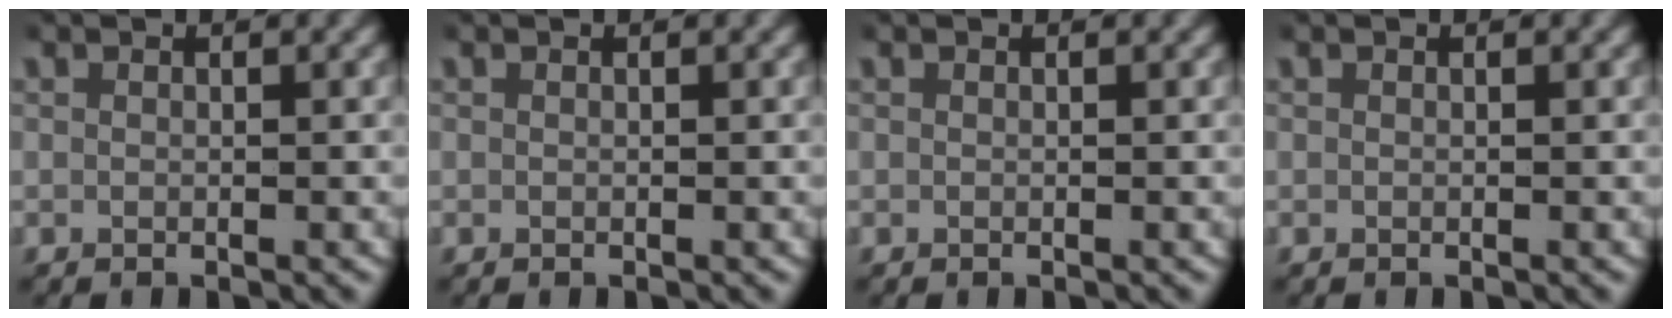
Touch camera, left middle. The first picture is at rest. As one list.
[{"total": 0.0}, {"total": 0.0}, {"total": 0.0}]